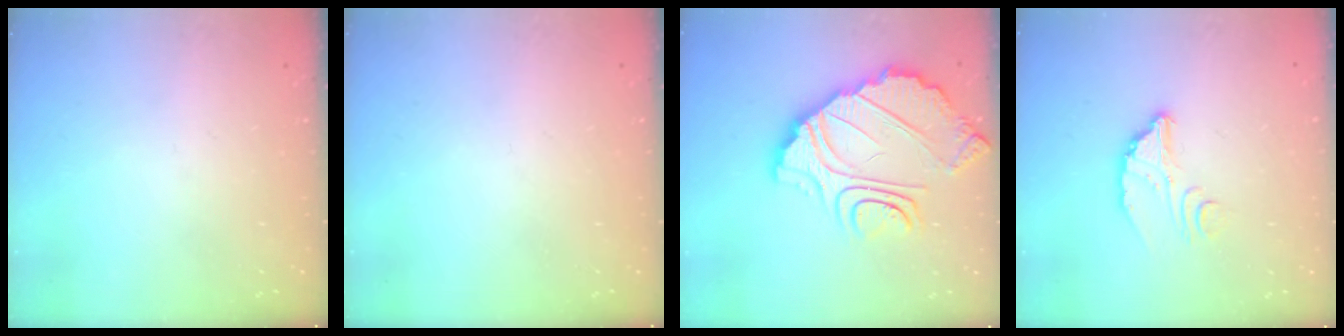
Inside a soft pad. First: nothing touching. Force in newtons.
{"total": 0.0}
{"total": 15.2, "press": 15.1, "slide": 1.5}
{"total": 4.8, "press": 4.8, "slide": 0.4}